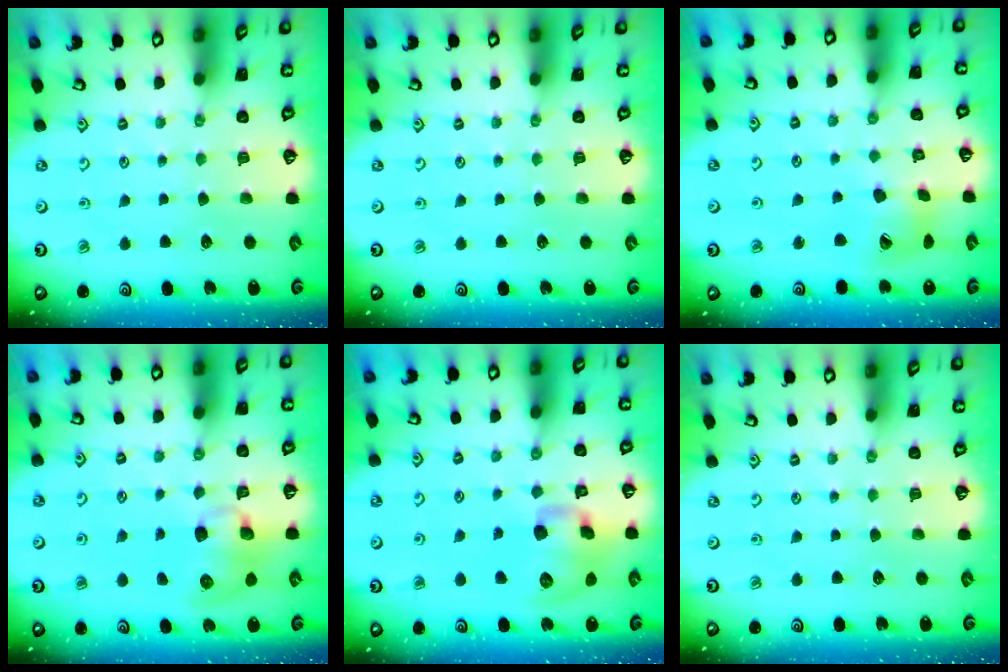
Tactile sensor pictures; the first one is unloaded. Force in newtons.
{"total": 0.0}
{"total": 13.4, "press": 13.3, "slide": 1.8}
{"total": 9.2, "press": 9.1, "slide": 1.1}
{"total": 13.9, "press": 13.7, "slide": 2.4}
{"total": 0.0}